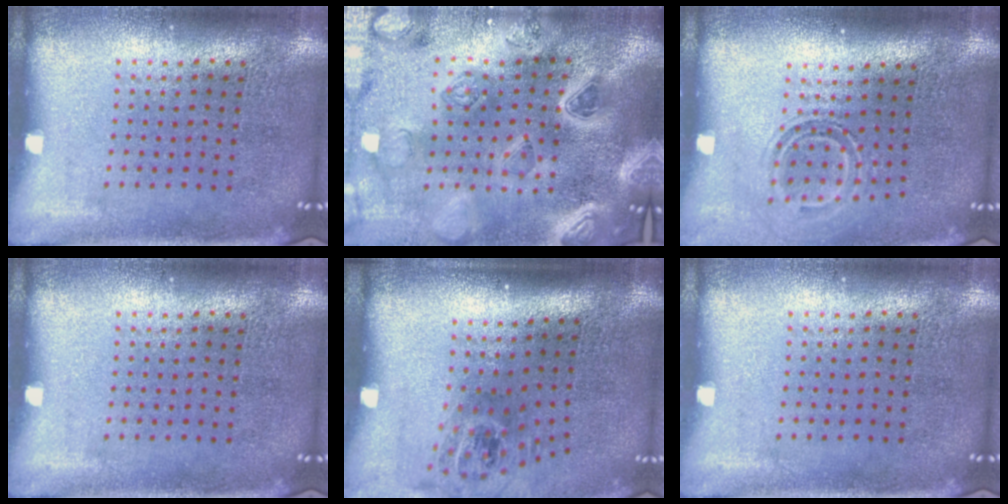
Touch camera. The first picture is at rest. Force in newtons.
{"total": 4.6, "press": 4.0, "slide": 2.2}
{"total": 1.6, "press": 1.0, "slide": 1.2}
{"total": 0.0}
{"total": 1.7, "press": 1.2, "slide": 1.2}
{"total": 0.0}